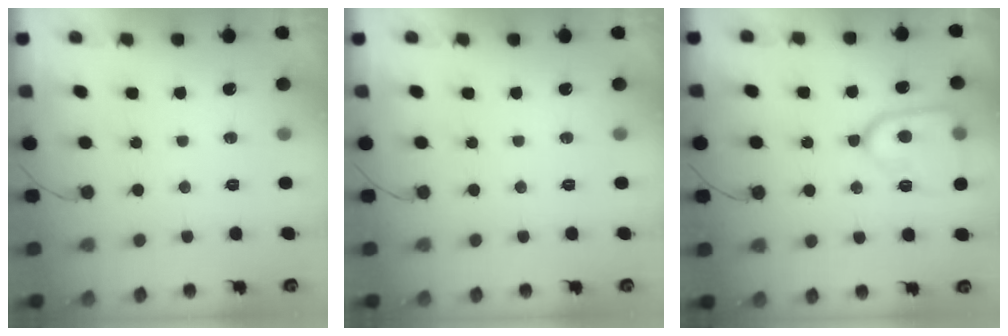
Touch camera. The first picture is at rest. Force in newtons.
{"total": 0.0}
{"total": 14.2, "press": 14.1, "slide": 1.4}